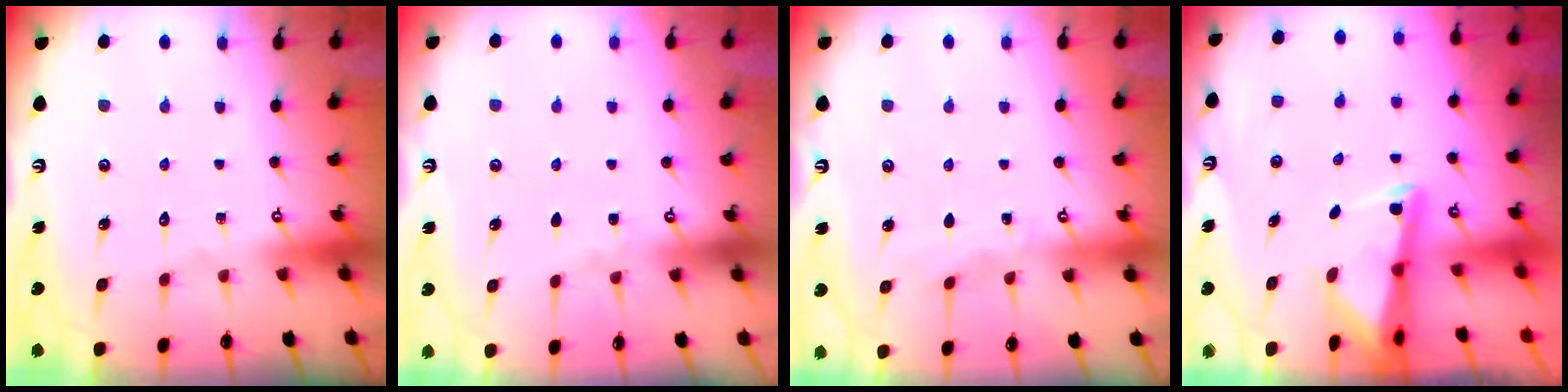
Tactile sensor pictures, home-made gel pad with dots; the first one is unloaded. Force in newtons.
{"total": 2.8, "press": 2.8, "slide": 0.5}
{"total": 2.5, "press": 2.5, "slide": 0.3}
{"total": 2.5, "press": 2.4, "slide": 0.6}